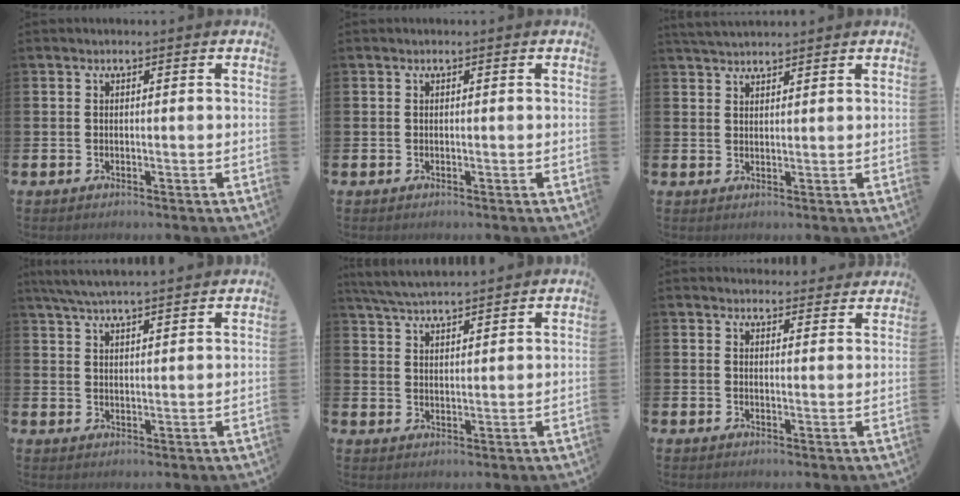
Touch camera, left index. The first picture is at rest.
{"total": 0.0}
{"total": 2.9, "force": [2.8, 0.5, 0.5], "torque": [-0.016, -0.006, 0.053]}
{"total": 5.2, "force": [4.9, 0.2, 1.6], "torque": [-0.051, -0.013, 0.091]}
{"total": 4.9, "force": [4.8, 0.3, 0.9], "torque": [-0.040, -0.020, 0.088]}
{"total": 3.0, "force": [2.9, 0.7, -0.1], "torque": [0.010, -0.020, 0.050]}